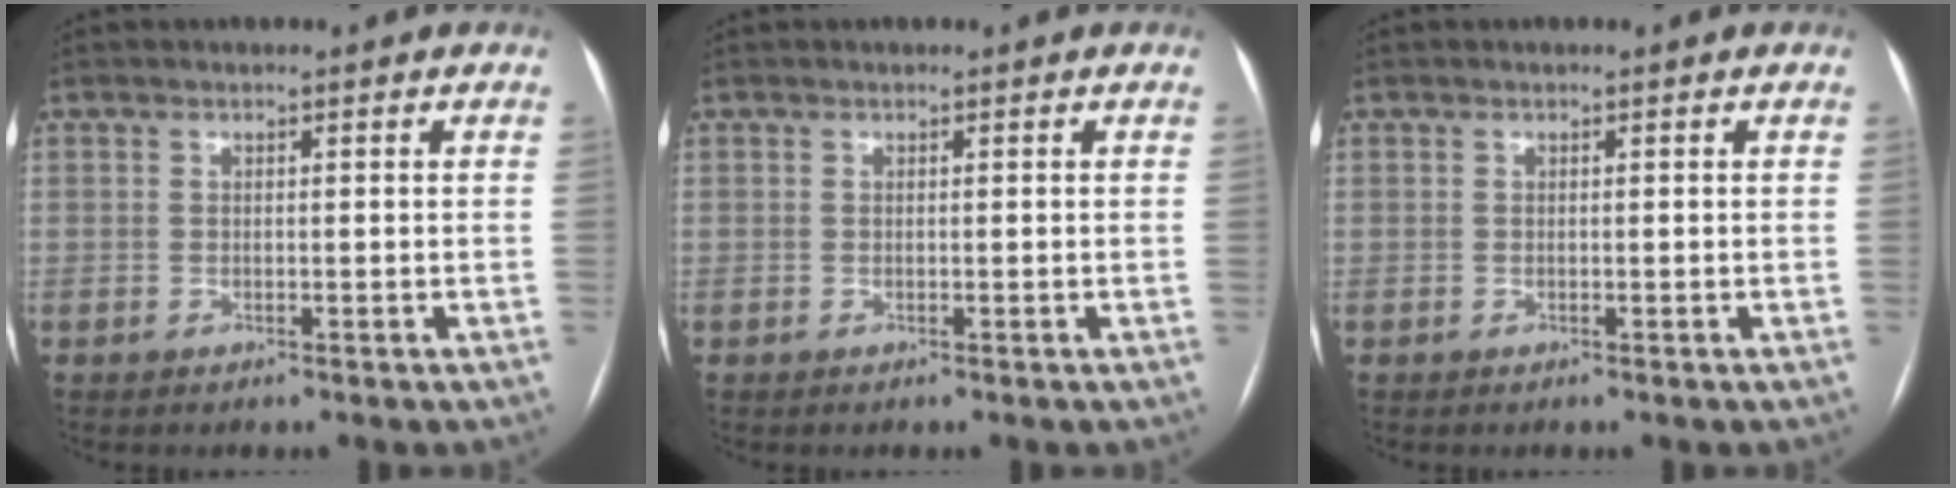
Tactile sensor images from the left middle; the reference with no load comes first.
{"total": 0.0}
{"total": 0.0}